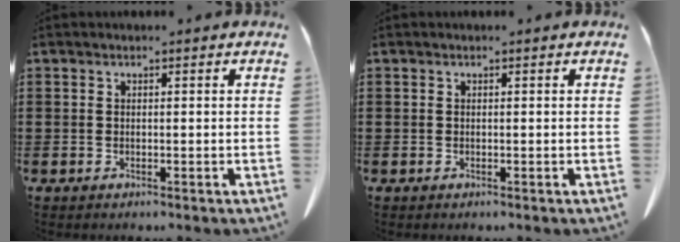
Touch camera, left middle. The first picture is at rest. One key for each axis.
{"total": 0.0}